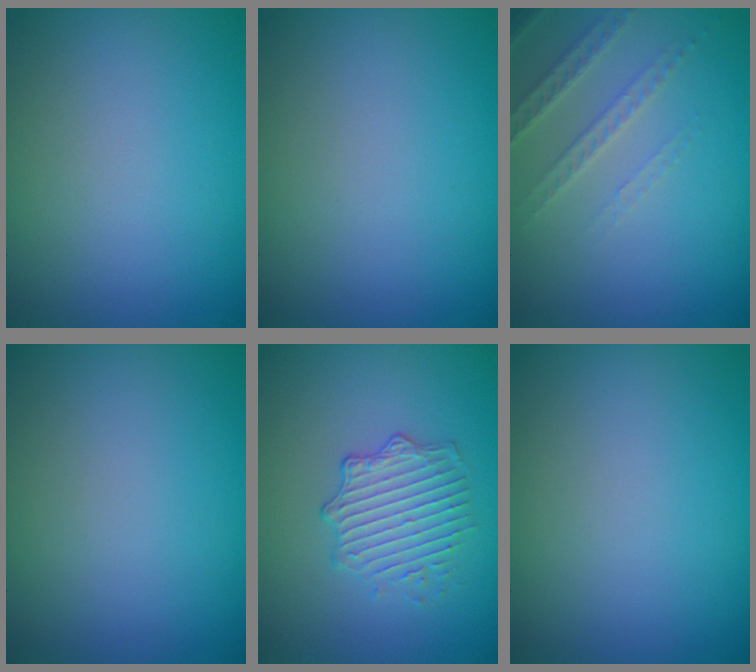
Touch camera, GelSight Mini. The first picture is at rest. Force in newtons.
{"total": 0.0}
{"total": 2.5, "press": 2.4, "slide": 0.7}
{"total": 0.0}
{"total": 2.6, "press": 2.0, "slide": 1.6}
{"total": 0.0}